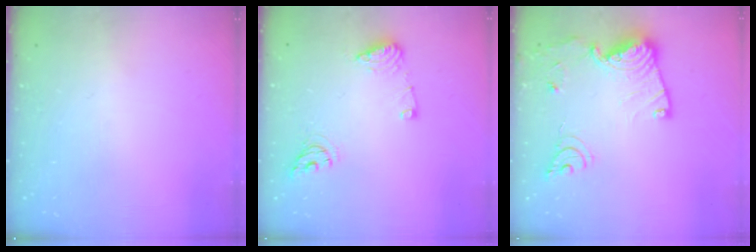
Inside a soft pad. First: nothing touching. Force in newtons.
{"total": 9.0, "press": 8.9, "slide": 0.9}
{"total": 18.4, "press": 18.3, "slide": 1.9}